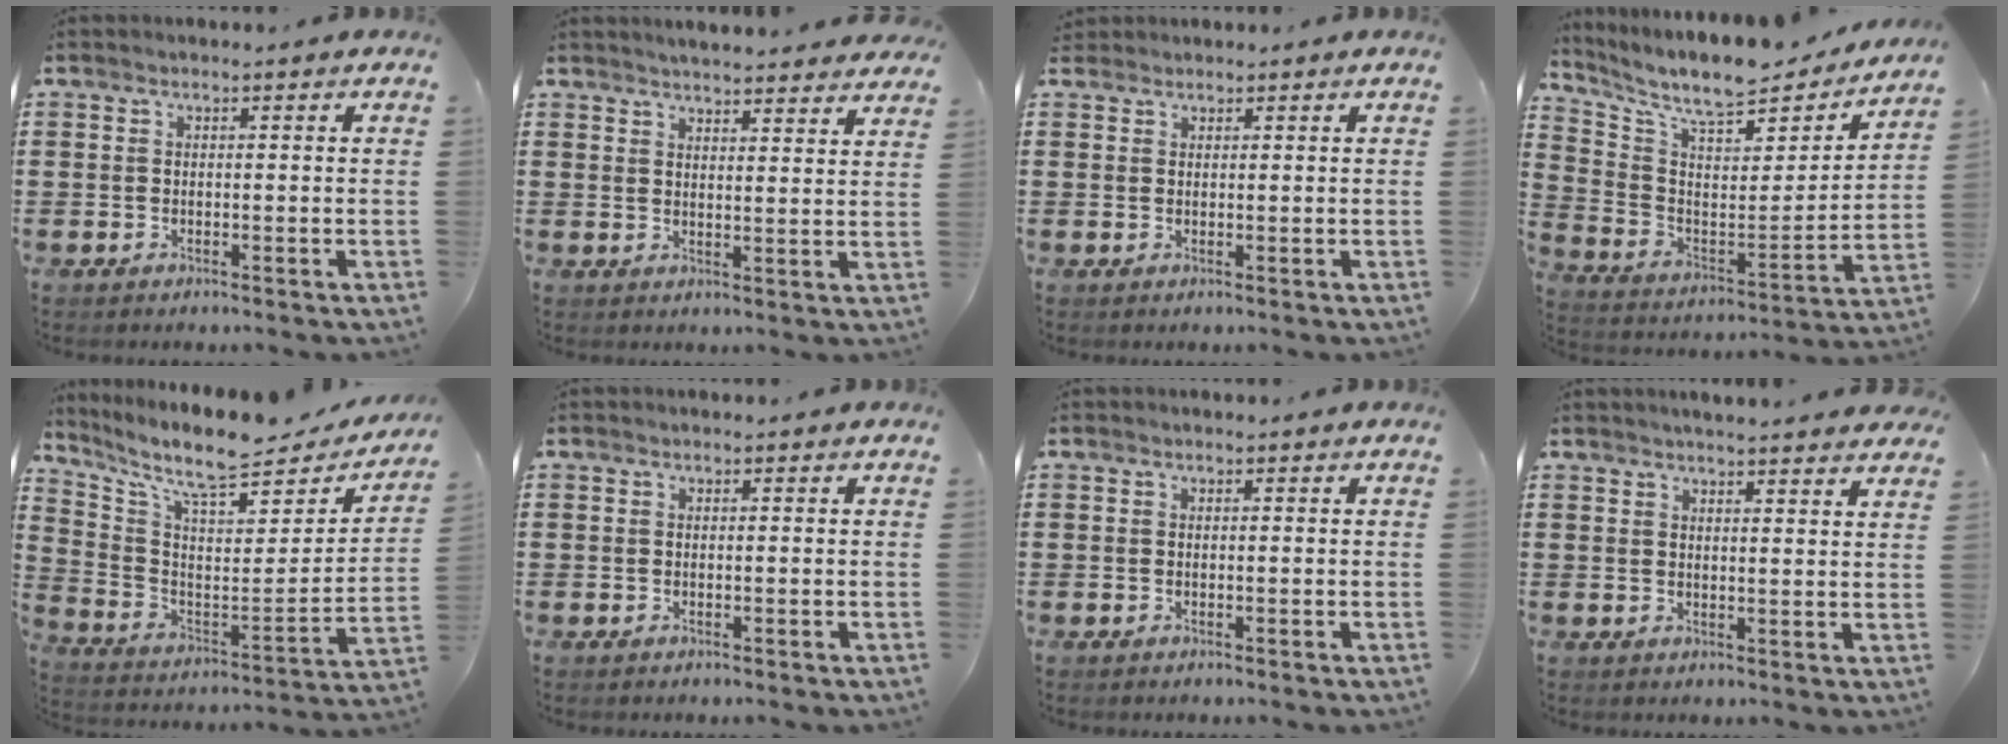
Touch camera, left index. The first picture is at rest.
{"total": 3.3, "force": [3.3, -0.3, 0.1], "torque": [-0.013, -0.016, 0.059]}
{"total": 1.0, "force": [0.9, 0.3, 0.1], "torque": [-0.005, 0.002, 0.018]}
{"total": 8.8, "force": [7.7, 1.8, 3.7], "torque": [-0.102, -0.060, 0.130]}
{"total": 8.9, "force": [7.5, 1.3, 4.6], "torque": [-0.116, -0.063, 0.123]}
{"total": 0.0}
{"total": 0.0}
{"total": 2.5, "force": [2.4, -0.3, 0.3], "torque": [-0.014, -0.008, 0.045]}